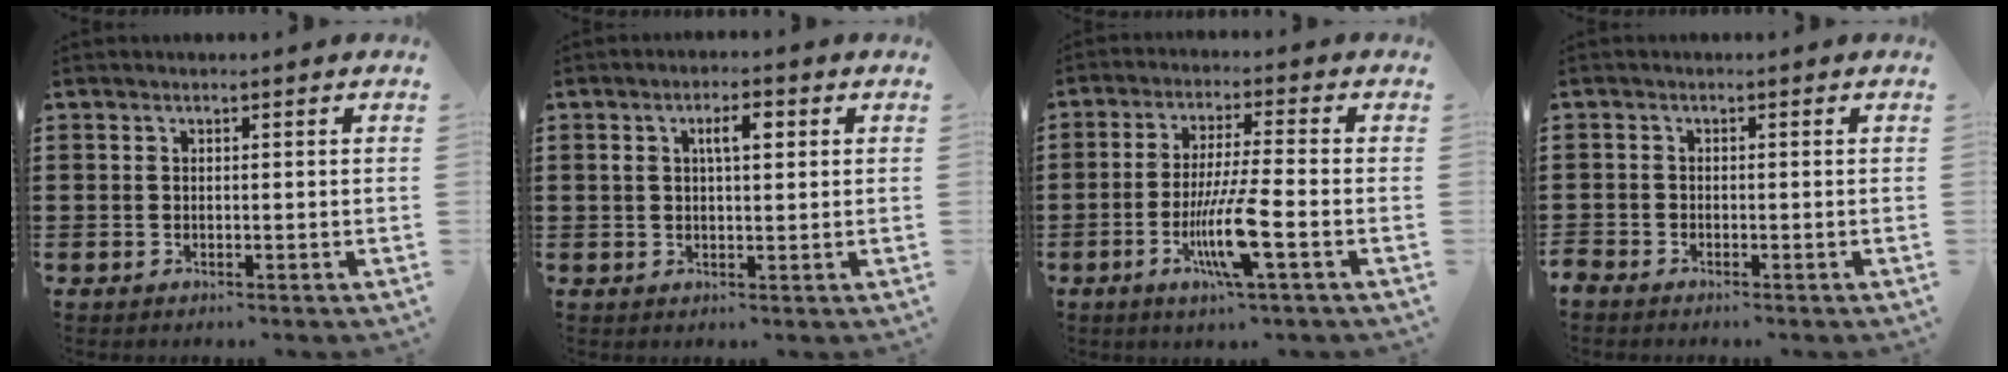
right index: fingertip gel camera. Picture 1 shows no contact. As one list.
[{"total": 4.0, "force": [1.1, 1.5, 3.5], "torque": [-0.064, 0.008, 0.013]}, {"total": 9.1, "force": [-3.5, 0.6, 8.4], "torque": [-0.171, -0.019, -0.069]}, {"total": 1.1, "force": [-1.1, 0.2, 0.0], "torque": [-0.002, -0.001, -0.025]}]